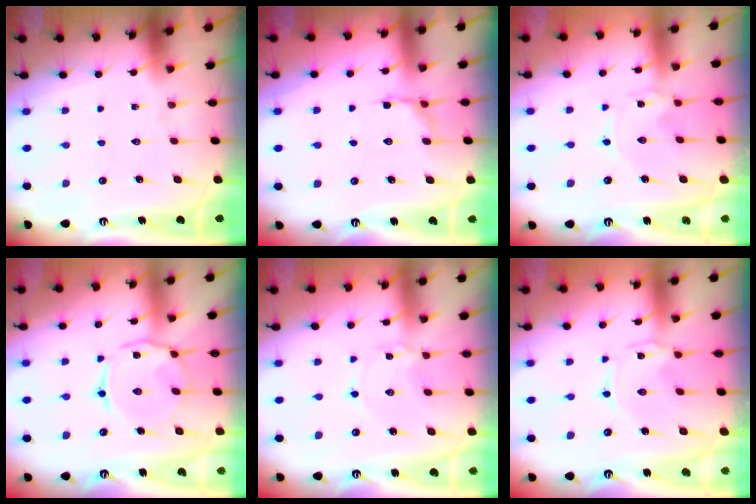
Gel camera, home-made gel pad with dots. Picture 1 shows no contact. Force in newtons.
{"total": 5.5, "press": 4.9, "slide": 2.5}
{"total": 0.0}
{"total": 5.9, "press": 5.9, "slide": 0.4}
{"total": 1.6, "press": 1.6, "slide": 0.2}
{"total": 0.8, "press": 0.7, "slide": 0.1}